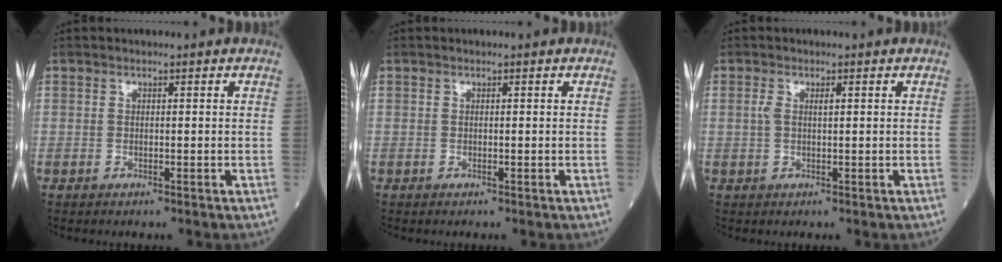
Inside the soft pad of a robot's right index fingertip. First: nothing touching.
{"total": 0.0}
{"total": 1.7, "force": [0.5, 0.5, 1.6], "torque": [-0.039, 0.009, 0.010]}